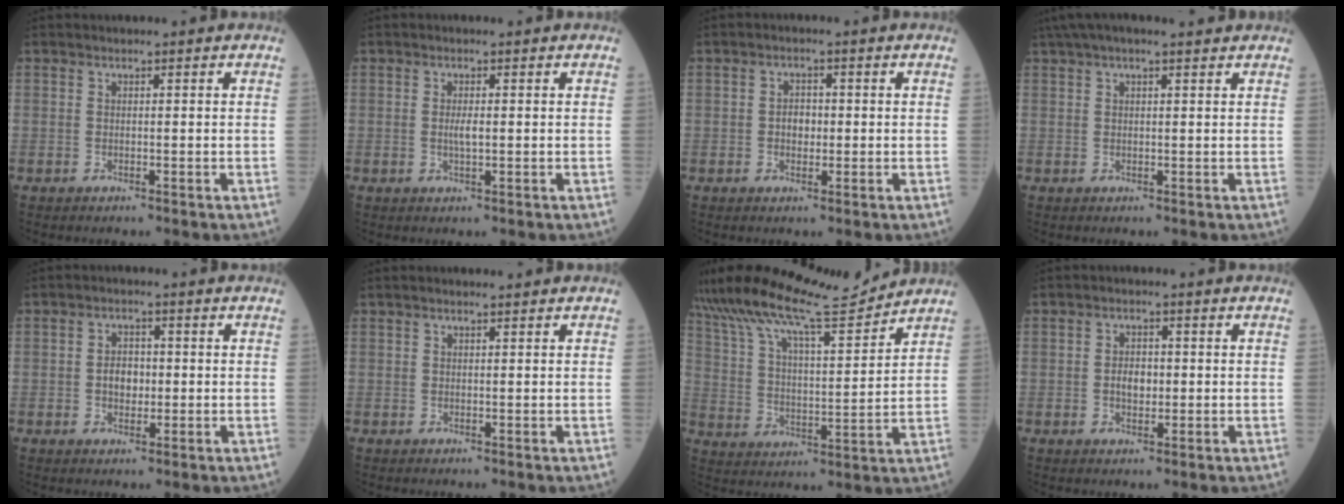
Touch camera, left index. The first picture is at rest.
{"total": 1.7, "force": [0.0, 0.3, 1.7], "torque": [-0.036, -0.001, 0.001]}
{"total": 2.3, "force": [-0.2, 1.6, 1.7], "torque": [-0.026, 0.006, -0.003]}
{"total": 7.9, "force": [6.4, 1.0, 4.5], "torque": [-0.079, 0.047, 0.094]}
{"total": 3.2, "force": [-0.3, 2.2, 2.3], "torque": [-0.041, 0.007, -0.004]}
{"total": 1.3, "force": [1.1, 0.0, 0.8], "torque": [-0.014, 0.011, 0.019]}
{"total": 16.0, "force": [14.5, 0.5, 6.8], "torque": [-0.132, 0.007, 0.245]}
{"total": 2.8, "force": [-0.2, 1.7, 2.2], "torque": [-0.040, 0.004, -0.002]}